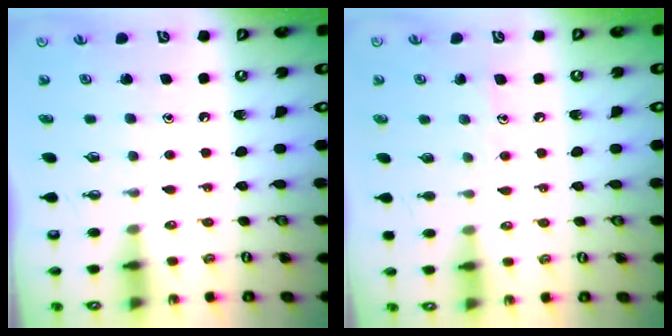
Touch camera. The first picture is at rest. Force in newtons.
{"total": 4.9, "press": 4.8, "slide": 0.6}